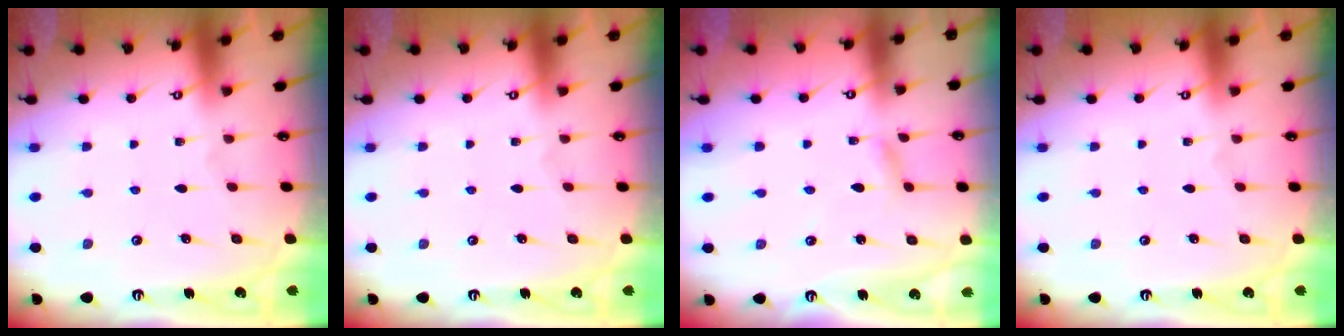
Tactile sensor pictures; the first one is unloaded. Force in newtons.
{"total": 0.0}
{"total": 1.7, "press": 1.7, "slide": 0.2}
{"total": 0.0}